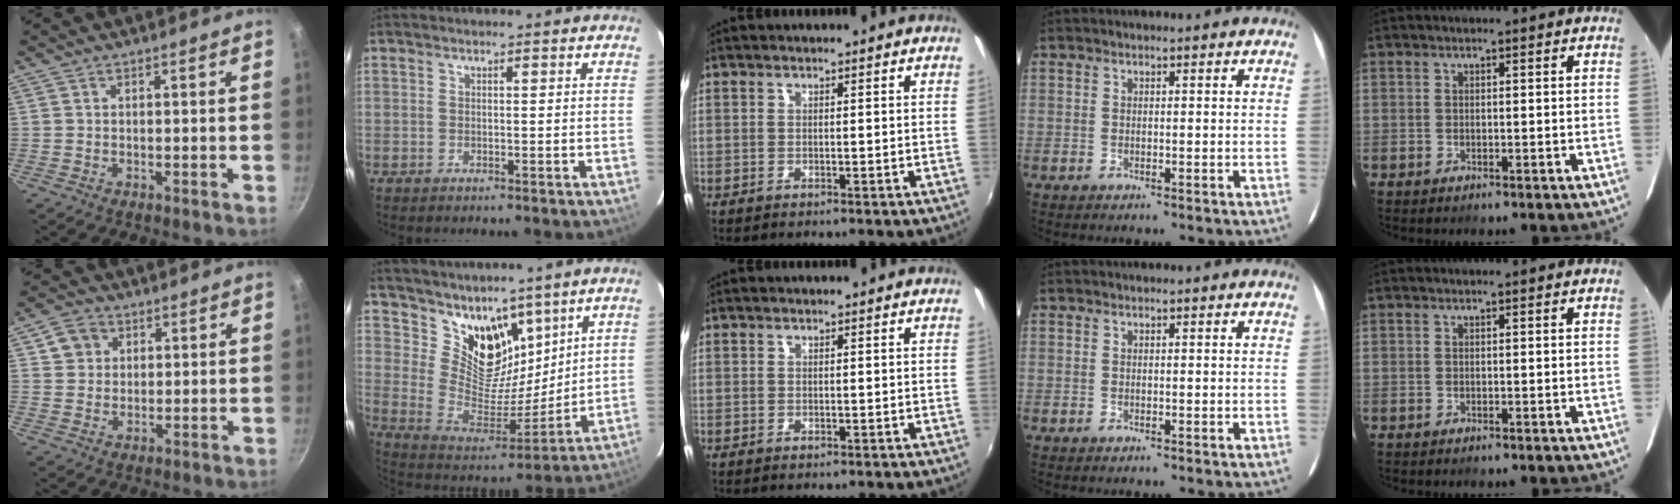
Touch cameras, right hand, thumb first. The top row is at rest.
{"thumb": {"total": 5.2, "force": [2.0, 4.5, 1.7], "torque": [-0.003, 0.003, 0.033]}, "index": {"total": 14.0, "force": [9.9, 8.0, 5.7], "torque": [-0.111, -0.006, 0.194]}}